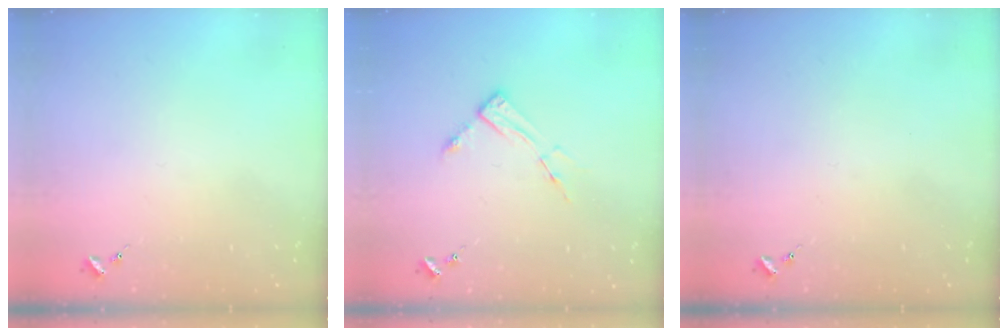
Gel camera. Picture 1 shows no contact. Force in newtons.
{"total": 6.2, "press": 6.2, "slide": 0.4}
{"total": 0.0}